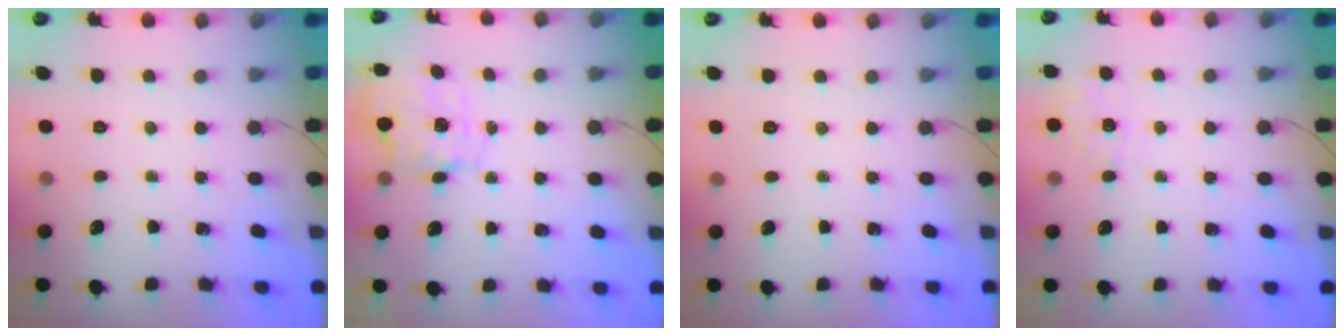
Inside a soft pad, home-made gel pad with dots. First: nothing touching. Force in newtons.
{"total": 2.7, "press": 2.6, "slide": 0.8}
{"total": 2.0, "press": 1.3, "slide": 1.5}
{"total": 1.5, "press": 0.3, "slide": 1.5}